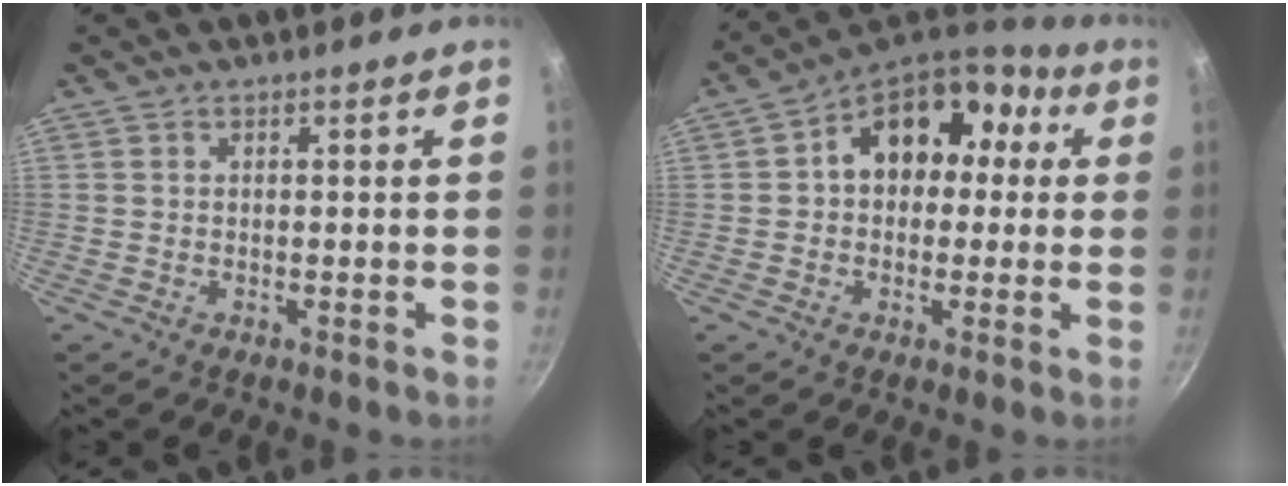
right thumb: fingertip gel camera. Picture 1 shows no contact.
{"total": 15.6, "force": [2.9, 11.9, 9.7], "torque": [-0.101, 0.042, 0.031]}